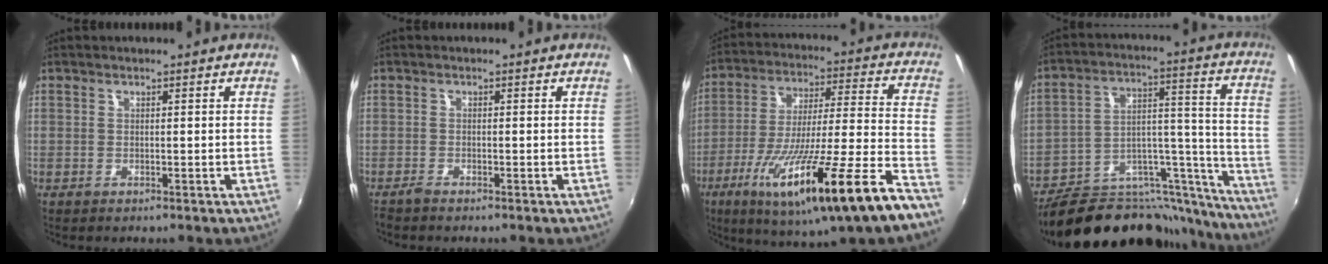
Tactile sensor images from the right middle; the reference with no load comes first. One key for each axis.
{"total": 1.2, "fx": -1.2, "fy": 0.0, "fz": 0.4, "tx": -0.013, "ty": -0.004, "tz": -0.024}
{"total": 25.0, "fx": -14.8, "fy": 0.3, "fz": 20.2, "tx": -0.329, "ty": -0.076, "tz": -0.240}
{"total": 27.2, "fx": -22.6, "fy": 9.8, "fz": 11.5, "tx": -0.156, "ty": 0.041, "tz": -0.318}